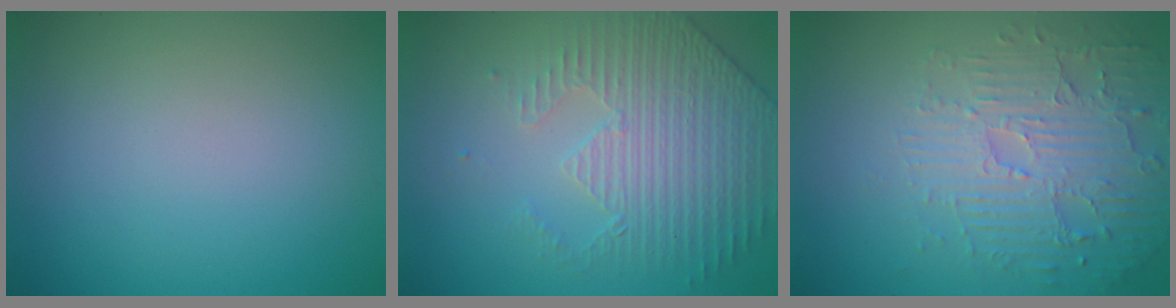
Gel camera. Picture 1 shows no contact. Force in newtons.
{"total": 4.4, "press": 3.5, "slide": 2.6}
{"total": 5.1, "press": 3.8, "slide": 3.4}